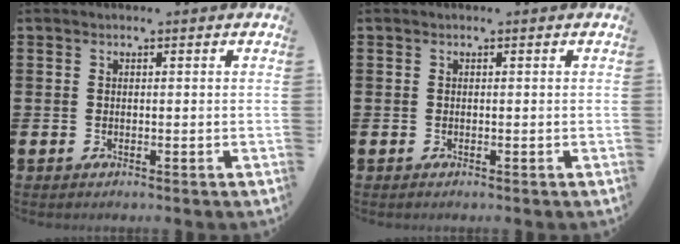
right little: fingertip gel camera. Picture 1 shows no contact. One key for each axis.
{"total": 0.0}